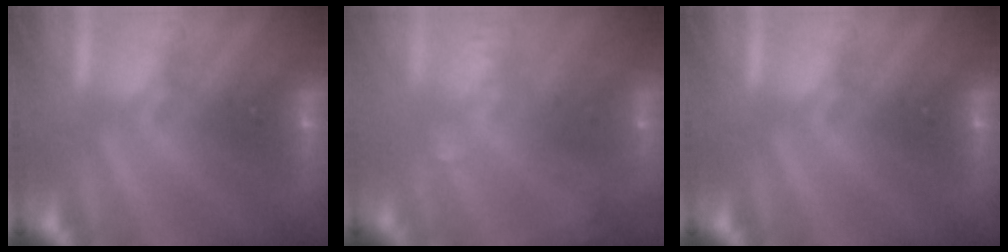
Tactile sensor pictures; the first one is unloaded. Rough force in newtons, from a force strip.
{"total": 11.4}
{"total": 0.0}